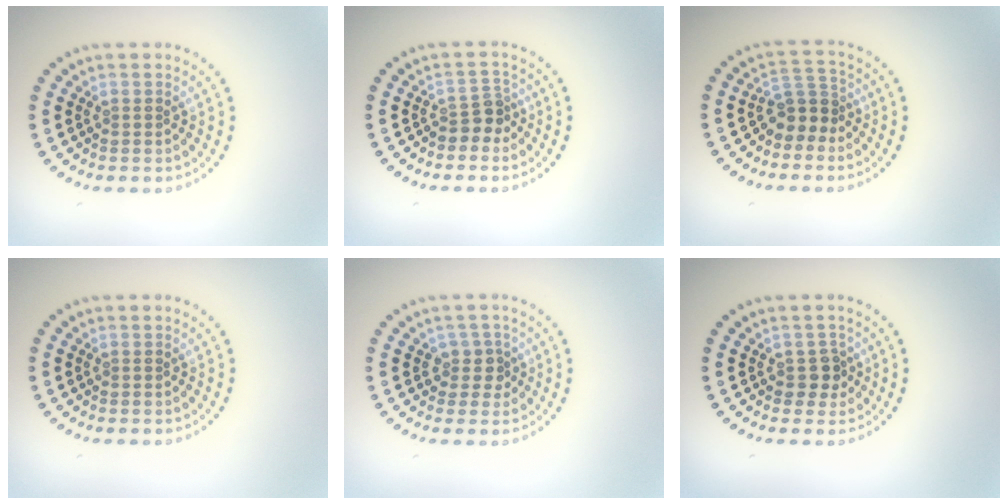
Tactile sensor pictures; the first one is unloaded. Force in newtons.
{"total": 2.2, "press": 1.7, "slide": 1.4}
{"total": 2.9, "press": 2.2, "slide": 1.8}
{"total": 0.0}
{"total": 2.0, "press": 1.6, "slide": 1.1}
{"total": 1.7, "press": 1.5, "slide": 1.0}